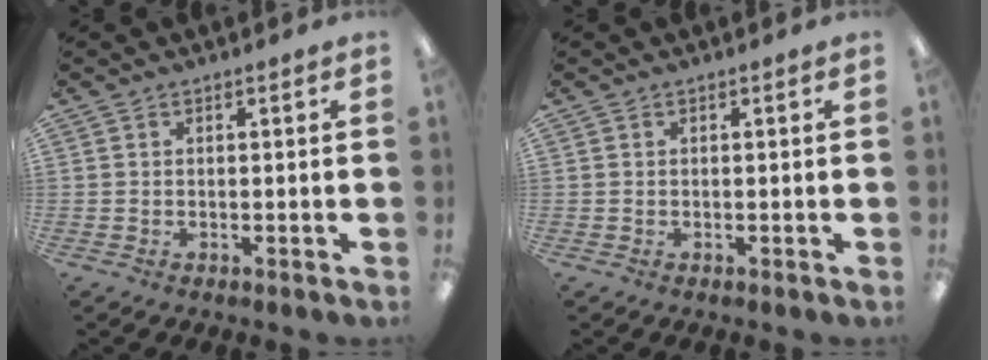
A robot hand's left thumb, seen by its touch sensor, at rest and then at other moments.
{"total": 0.0}